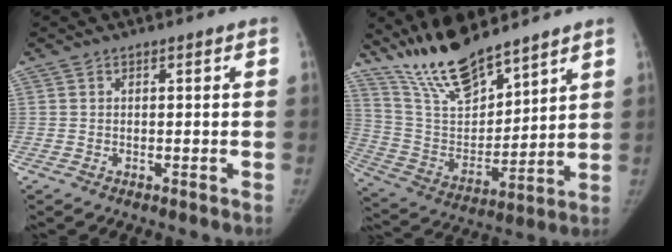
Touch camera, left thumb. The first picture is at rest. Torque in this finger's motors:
{"motor_torque": [0.13, 0.04, 1.40, -1.38, 0.16]}